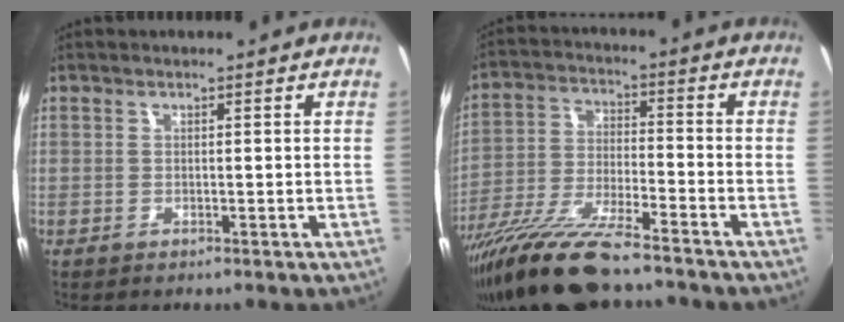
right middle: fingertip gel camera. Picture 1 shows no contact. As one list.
[{"total": 16.0, "force": [-12.6, 2.5, 9.5], "torque": [-0.196, -0.037, -0.233]}]